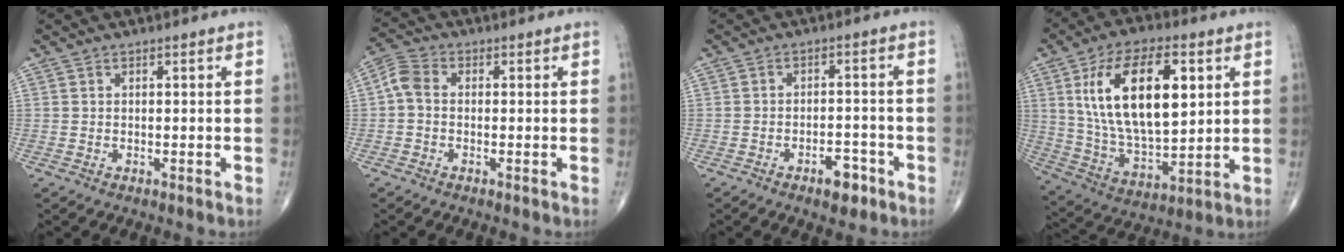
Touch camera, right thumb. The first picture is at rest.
{"total": 4.2, "force": [-0.2, 2.9, 2.9], "torque": [-0.060, 0.013, -0.016]}
{"total": 4.9, "force": [-2.9, 2.3, 3.2], "torque": [-0.030, 0.020, -0.042]}
{"total": 21.4, "force": [6.0, 10.2, 17.9], "torque": [-0.304, -0.015, 0.112]}